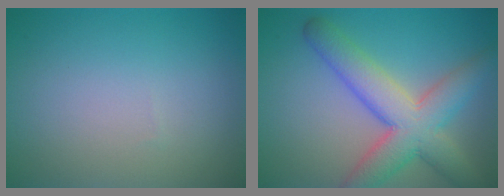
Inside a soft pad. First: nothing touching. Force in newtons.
{"total": 7.4, "press": 7.4, "slide": 0.2}